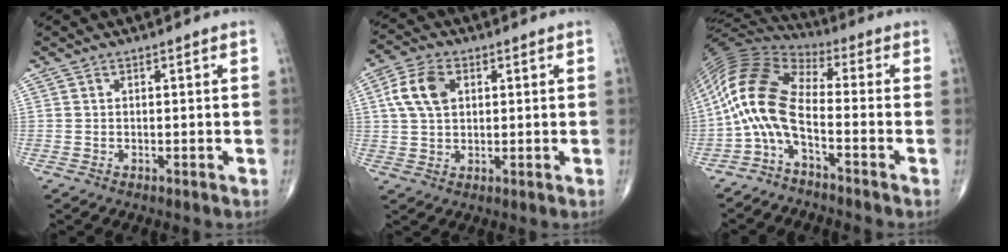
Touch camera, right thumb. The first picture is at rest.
{"total": 7.9, "force": [2.1, 5.1, 5.7], "torque": [-0.110, 0.007, 0.037]}
{"total": 12.0, "force": [-3.5, 4.7, 10.4], "torque": [-0.226, 0.062, -0.086]}